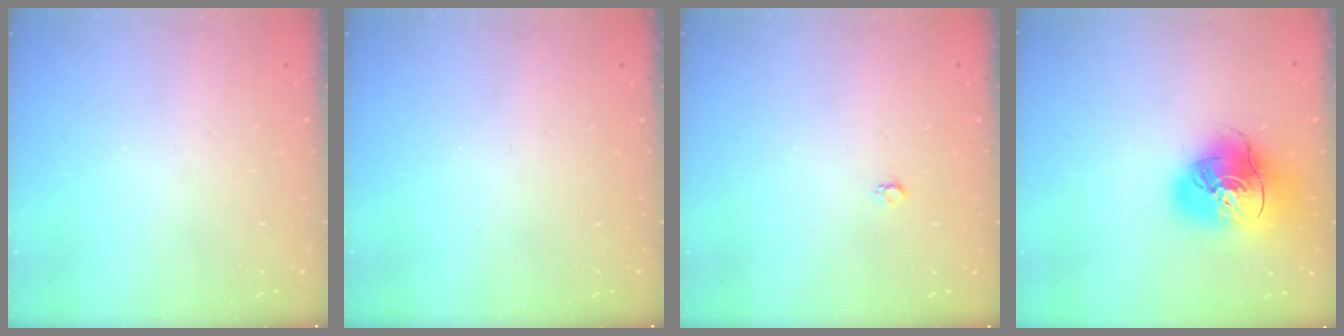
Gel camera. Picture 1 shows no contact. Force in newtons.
{"total": 0.0}
{"total": 2.6, "press": 2.6, "slide": 0.4}
{"total": 17.7, "press": 17.5, "slide": 2.5}